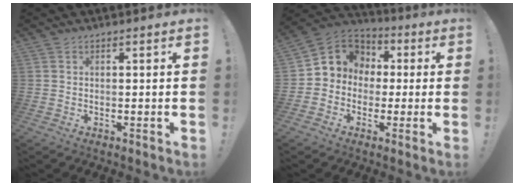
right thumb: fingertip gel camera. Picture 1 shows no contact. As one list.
[{"total": 8.3, "force": [0.4, 7.9, 2.4], "torque": [-0.032, 0.004, 0.017]}]